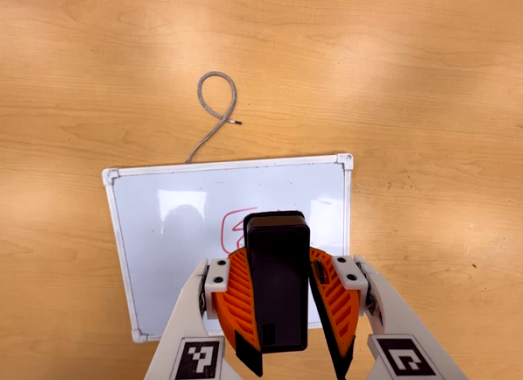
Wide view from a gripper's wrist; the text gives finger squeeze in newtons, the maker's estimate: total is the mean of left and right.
{"total": 8.6, "left": 8.8, "right": 8.4}